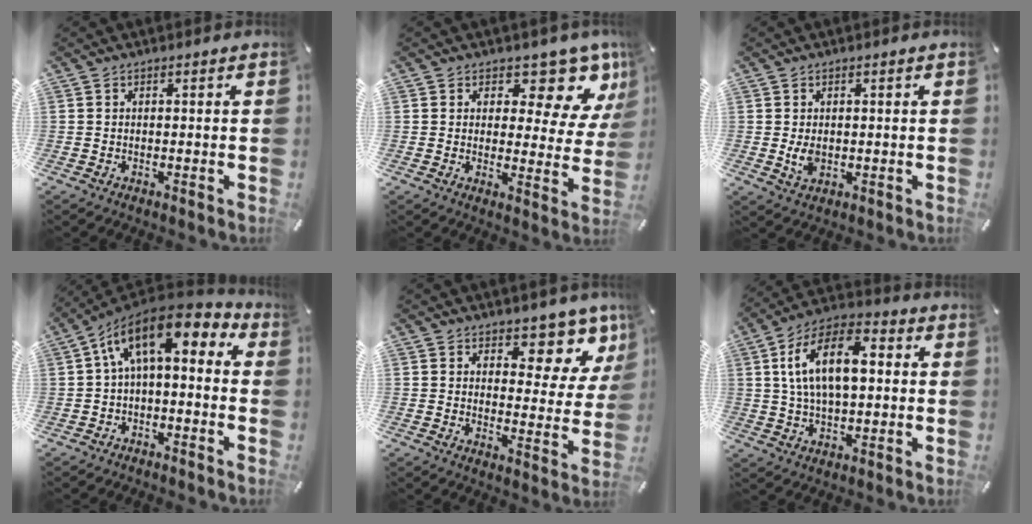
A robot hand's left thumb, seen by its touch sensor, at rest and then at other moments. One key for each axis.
{"total": 10.9, "fx": 7.7, "fy": 5.2, "fz": 5.8, "tx": -0.068, "ty": -0.063, "tz": 0.129}
{"total": 3.9, "fx": -0.1, "fy": 2.6, "fz": 2.8, "tx": -0.059, "ty": -0.005, "tz": -0.004}
{"total": 13.0, "fx": 4.3, "fy": 6.4, "fz": 10.5, "tx": -0.194, "ty": -0.017, "tz": 0.071}
{"total": 9.8, "fx": 7.4, "fy": 4.9, "fz": 4.3, "tx": -0.035, "ty": -0.072, "tz": 0.123}
{"total": 14.6, "fx": 2.9, "fy": 8.1, "fz": 11.8, "tx": -0.222, "ty": 0.006, "tz": 0.047}